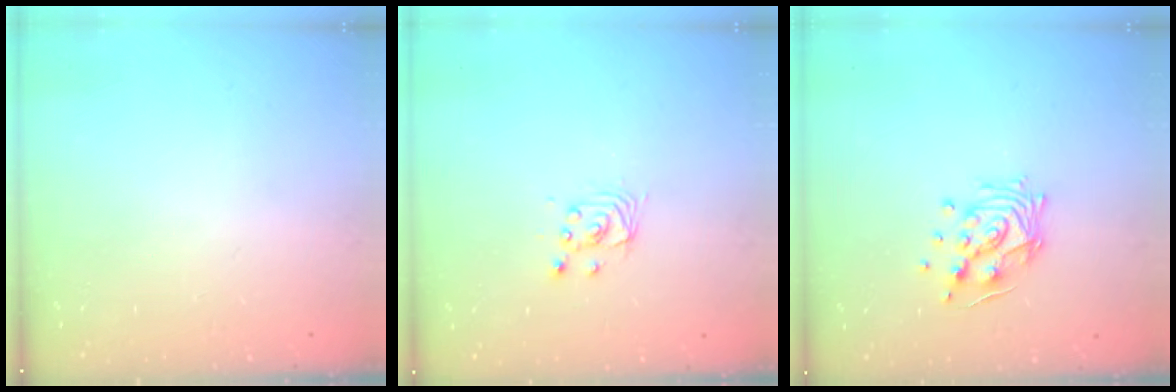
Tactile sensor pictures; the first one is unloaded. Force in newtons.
{"total": 2.9, "press": 2.9, "slide": 0.0}
{"total": 12.0, "press": 11.9, "slide": 1.2}